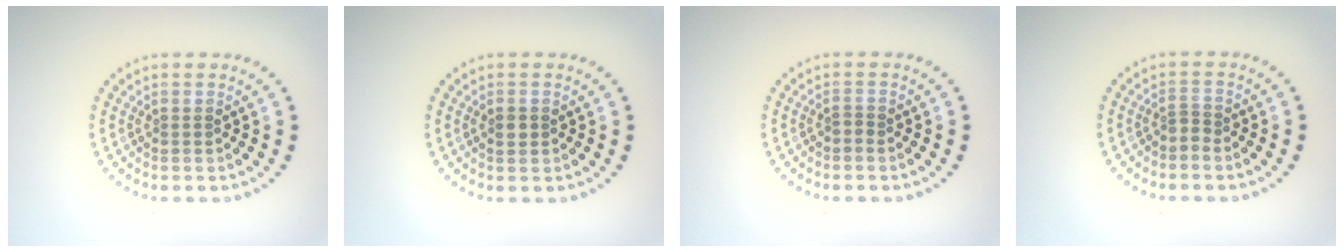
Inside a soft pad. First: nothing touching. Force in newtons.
{"total": 1.2, "press": 1.2, "slide": 0.1}
{"total": 0.6, "press": 0.4, "slide": 0.5}
{"total": 1.0, "press": 0.6, "slide": 0.8}